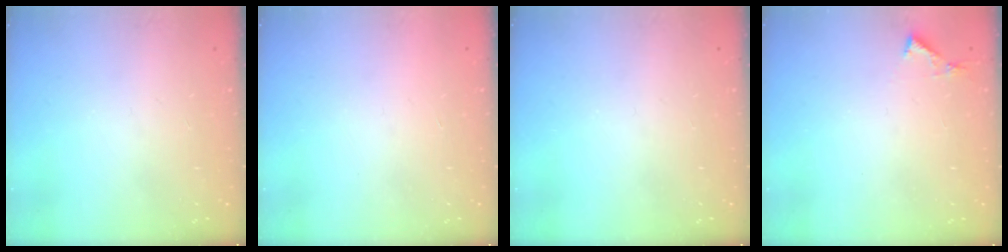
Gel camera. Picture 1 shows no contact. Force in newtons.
{"total": 1.5, "press": 1.5, "slide": 0.1}
{"total": 0.0}
{"total": 4.1, "press": 4.1, "slide": 0.5}